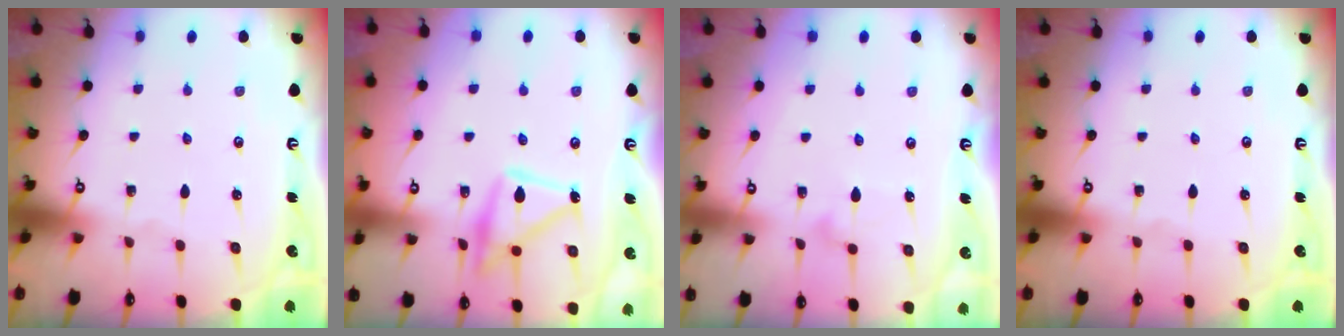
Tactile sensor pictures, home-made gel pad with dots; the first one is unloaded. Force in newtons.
{"total": 14.9, "press": 14.8, "slide": 1.1}
{"total": 8.5, "press": 8.4, "slide": 0.4}
{"total": 0.0}